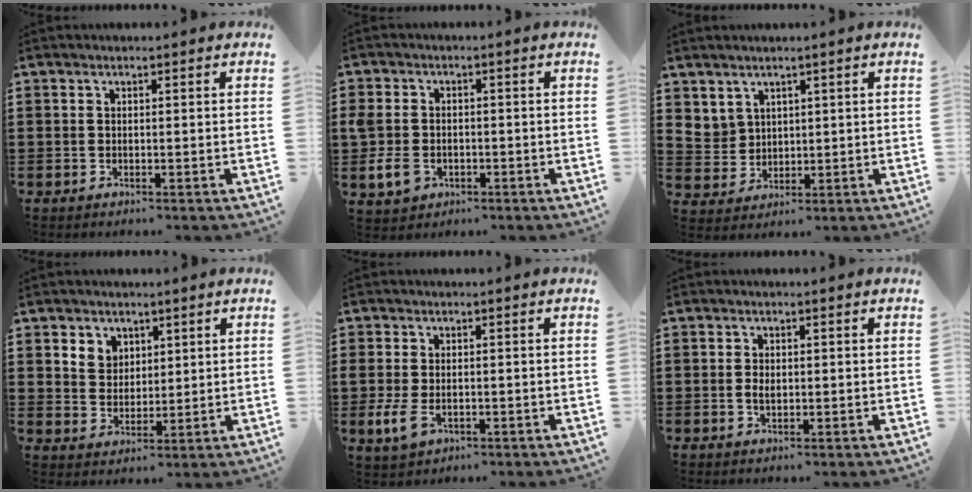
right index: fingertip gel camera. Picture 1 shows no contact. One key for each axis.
{"total": 5.0, "fx": -1.2, "fy": 3.7, "fz": 3.1, "tx": -0.088, "ty": 0.000, "tz": -0.029}
{"total": 4.2, "fx": 2.9, "fy": 3.0, "fz": 0.4, "tx": -0.026, "ty": 0.006, "tz": 0.056}
{"total": 4.1, "fx": 2.3, "fy": 3.4, "fz": 0.5, "tx": -0.019, "ty": 0.009, "tz": 0.042}
{"total": 4.1, "fx": -1.1, "fy": 2.3, "fz": 3.2, "tx": -0.086, "ty": -0.007, "tz": -0.026}
{"total": 1.8, "fx": -0.1, "fy": 1.0, "fz": 1.5, "tx": -0.029, "ty": 0.005, "tz": -0.003}